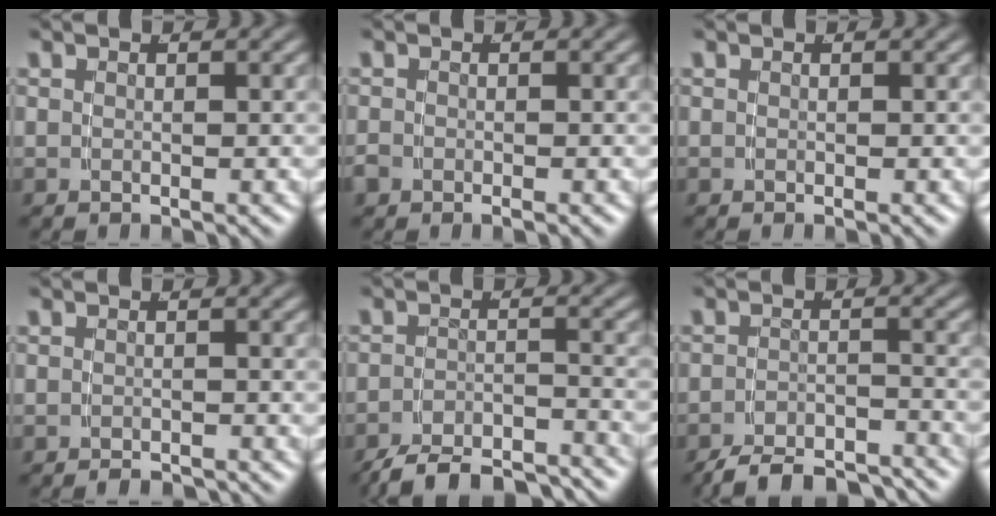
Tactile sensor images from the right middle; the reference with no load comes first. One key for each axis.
{"total": 1.3, "fx": -1.0, "fy": 0.7, "fz": 0.5, "tx": -0.009, "ty": -0.006, "tz": -0.017}
{"total": 0.0}
{"total": 1.7, "fx": -1.7, "fy": 0.0, "fz": 0.1, "tx": 0.000, "ty": -0.008, "tz": -0.025}
{"total": 8.4, "fx": -7.8, "fy": 2.0, "fz": 2.3, "tx": -0.021, "ty": -0.018, "tz": -0.121}
{"total": 7.4, "fx": -7.0, "fy": 1.7, "fz": 1.7, "tx": -0.012, "ty": -0.015, "tz": -0.110}